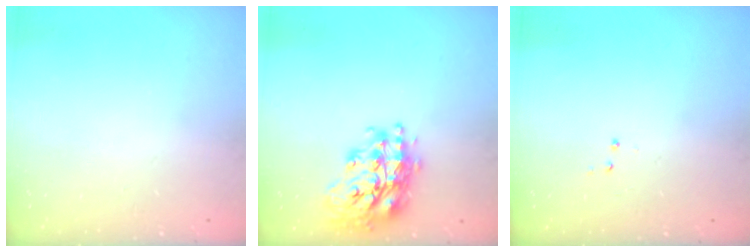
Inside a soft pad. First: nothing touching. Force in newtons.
{"total": 20.1, "press": 20.1, "slide": 1.4}
{"total": 2.9, "press": 2.8, "slide": 0.4}